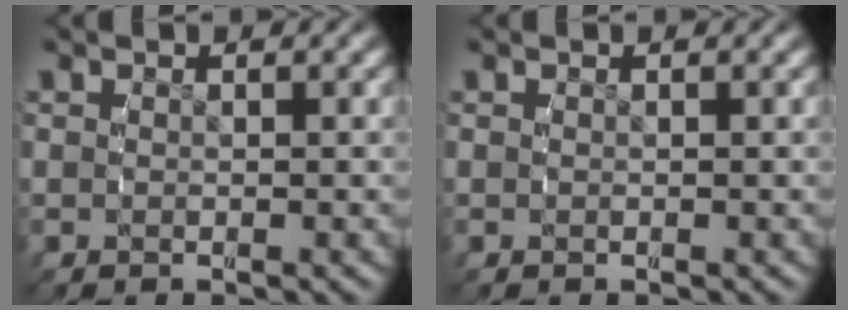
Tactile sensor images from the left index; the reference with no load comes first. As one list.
[{"total": 0.0}]